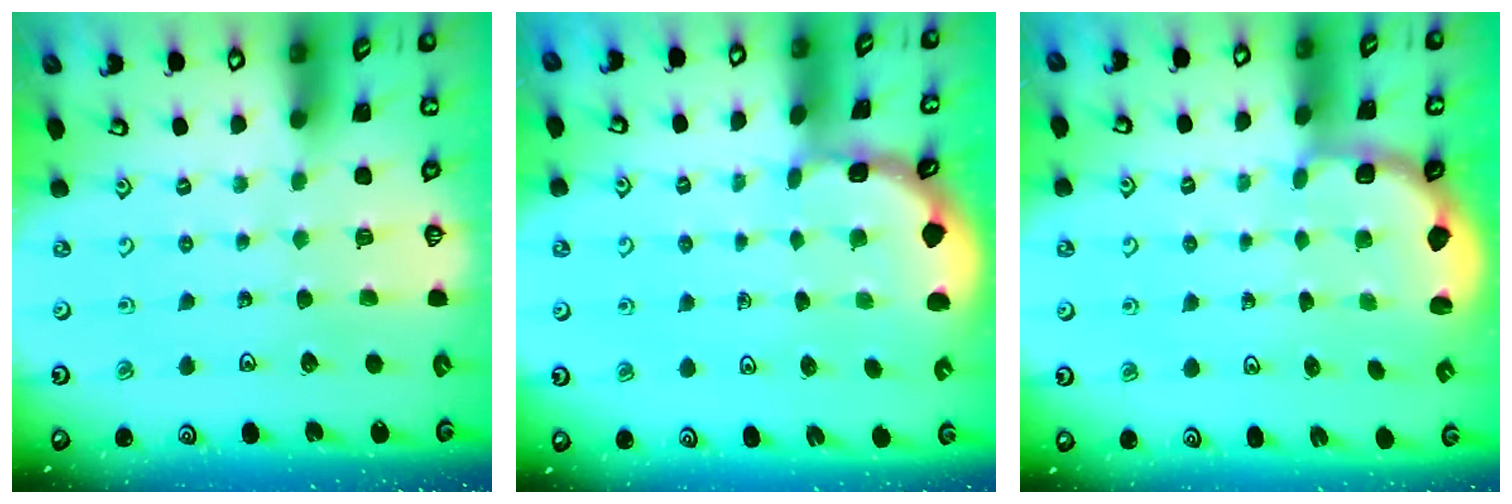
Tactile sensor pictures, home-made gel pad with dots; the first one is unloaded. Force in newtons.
{"total": 1.6, "press": 1.6, "slide": 0.2}
{"total": 2.7, "press": 2.1, "slide": 1.7}